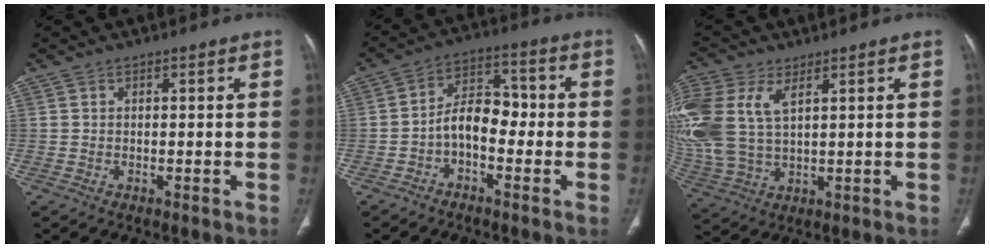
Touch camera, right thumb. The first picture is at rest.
{"total": 7.4, "force": [-2.1, 4.7, 5.4], "torque": [-0.068, 0.039, -0.048]}
{"total": 17.2, "force": [5.4, 10.3, 12.7], "torque": [-0.327, 0.000, 0.110]}